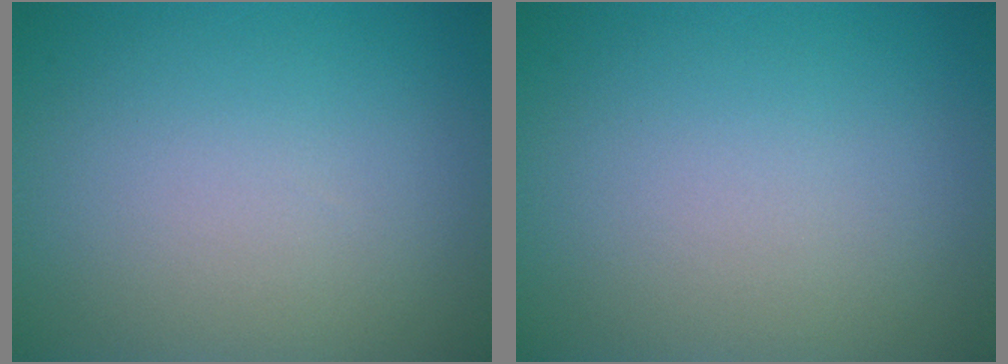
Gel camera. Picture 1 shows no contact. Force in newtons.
{"total": 0.0}